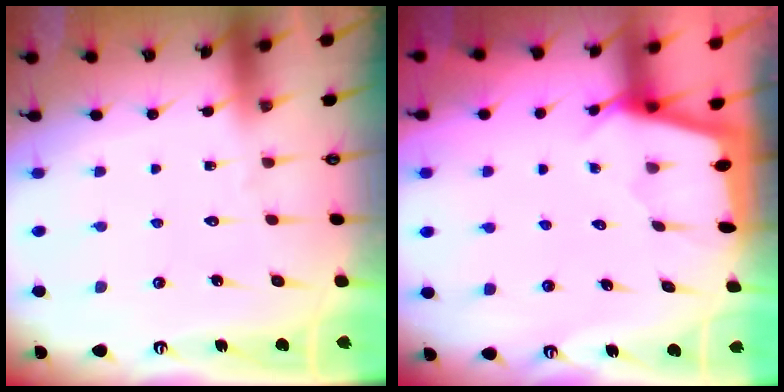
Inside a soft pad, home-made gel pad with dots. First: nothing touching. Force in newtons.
{"total": 2.2, "press": 2.2, "slide": 0.3}